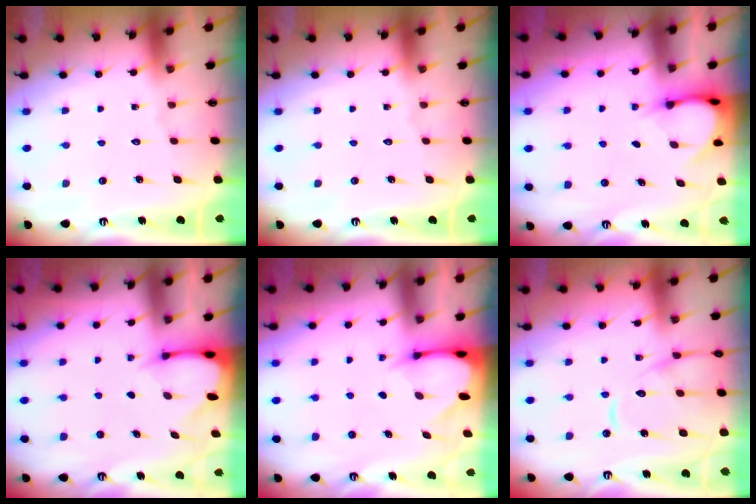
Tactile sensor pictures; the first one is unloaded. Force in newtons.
{"total": 0.0}
{"total": 4.0, "press": 3.9, "slide": 0.3}
{"total": 2.4, "press": 2.4, "slide": 0.3}
{"total": 3.4, "press": 3.4, "slide": 0.4}
{"total": 13.9, "press": 13.9, "slide": 1.5}